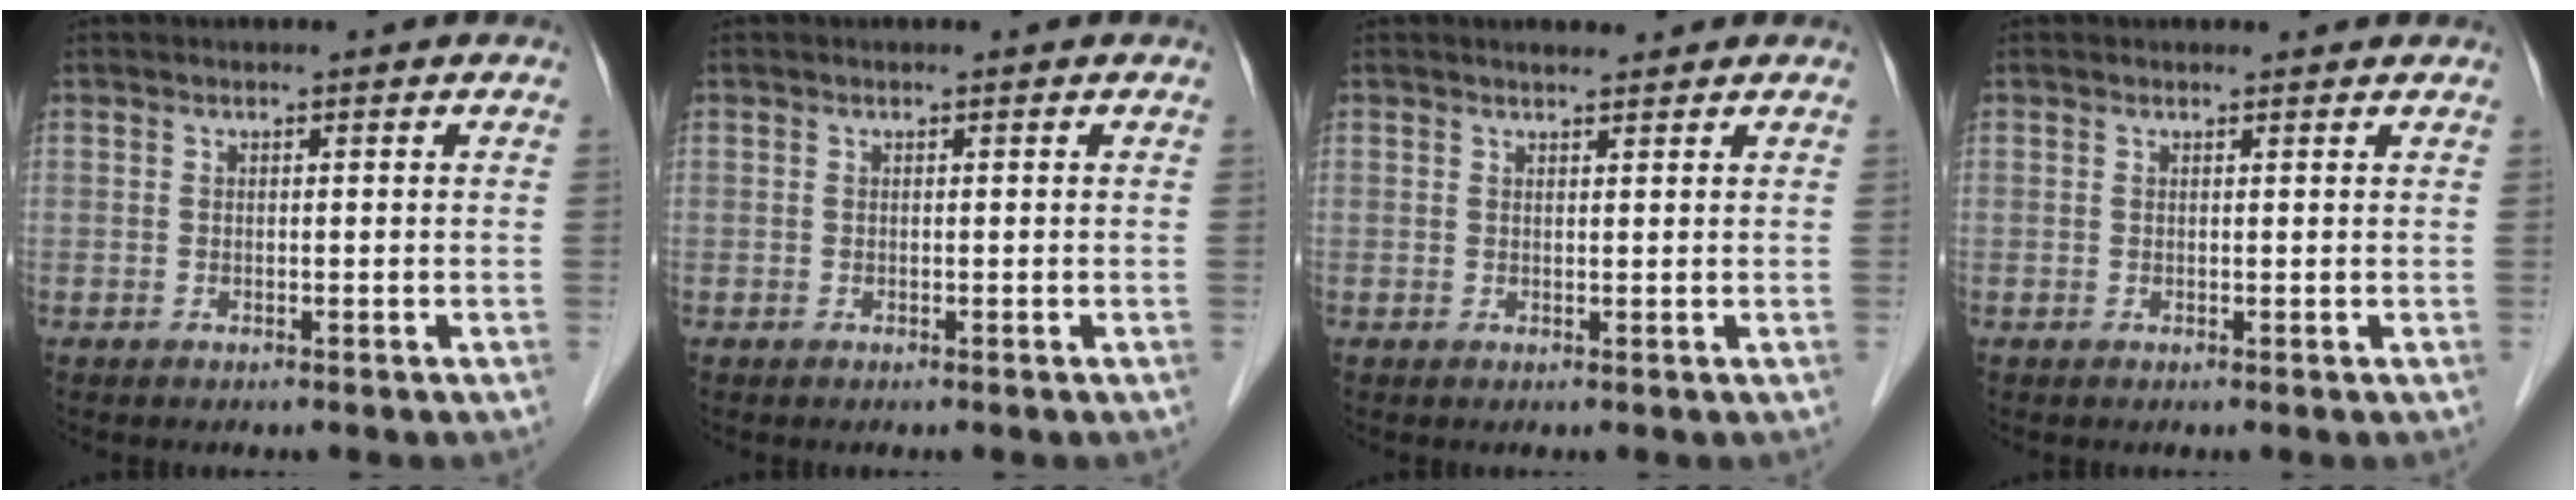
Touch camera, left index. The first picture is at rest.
{"total": 0.0}
{"total": 1.6, "force": [1.5, 0.3, 0.5], "torque": [-0.014, 0.004, 0.027]}
{"total": 1.2, "force": [1.2, 0.3, 0.0], "torque": [-0.012, 0.002, 0.012]}